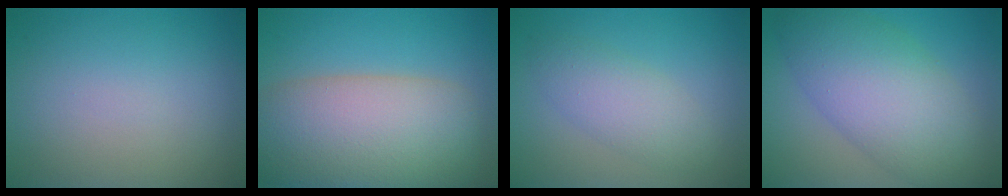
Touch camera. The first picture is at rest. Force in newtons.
{"total": 12.2, "press": 12.1, "slide": 0.7}
{"total": 3.4, "press": 3.4, "slide": 0.2}
{"total": 9.5, "press": 9.5, "slide": 0.2}